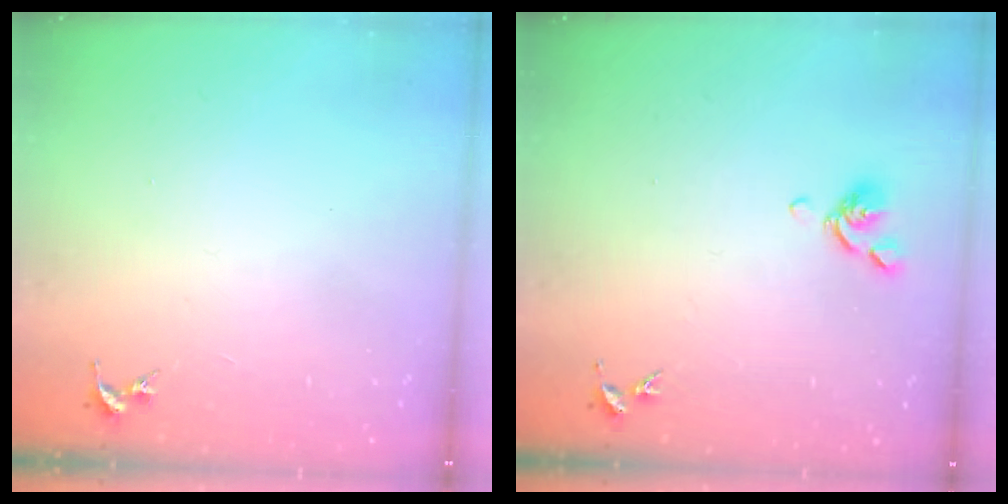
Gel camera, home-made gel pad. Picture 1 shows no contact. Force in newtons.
{"total": 6.8, "press": 6.7, "slide": 0.9}